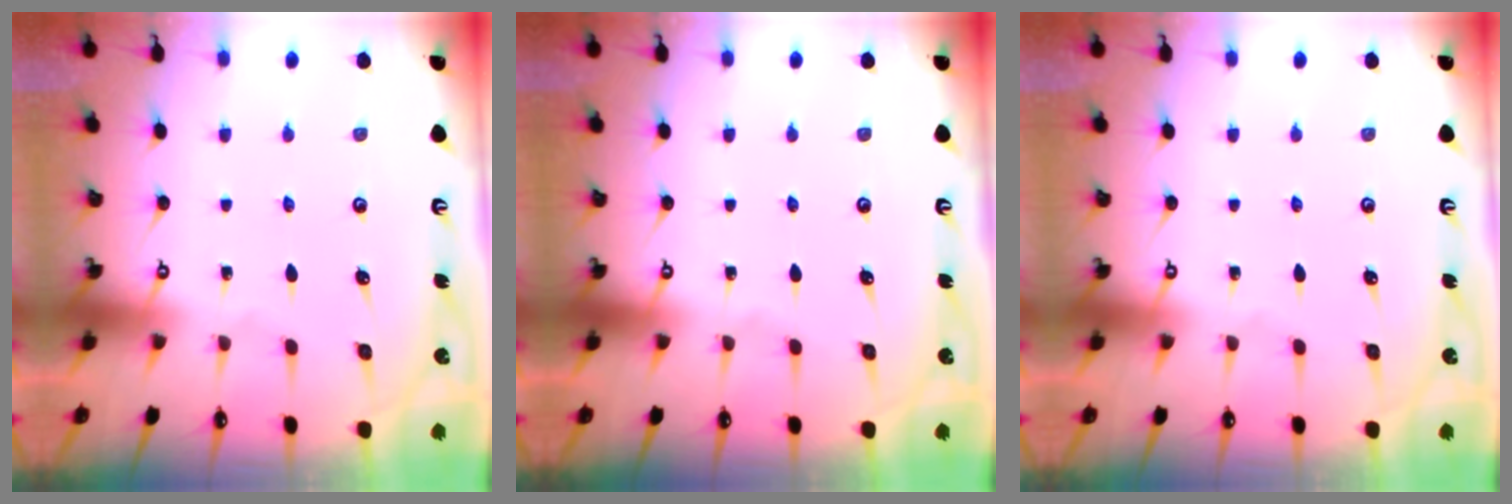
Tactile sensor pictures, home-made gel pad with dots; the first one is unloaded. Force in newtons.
{"total": 0.0}
{"total": 0.0}